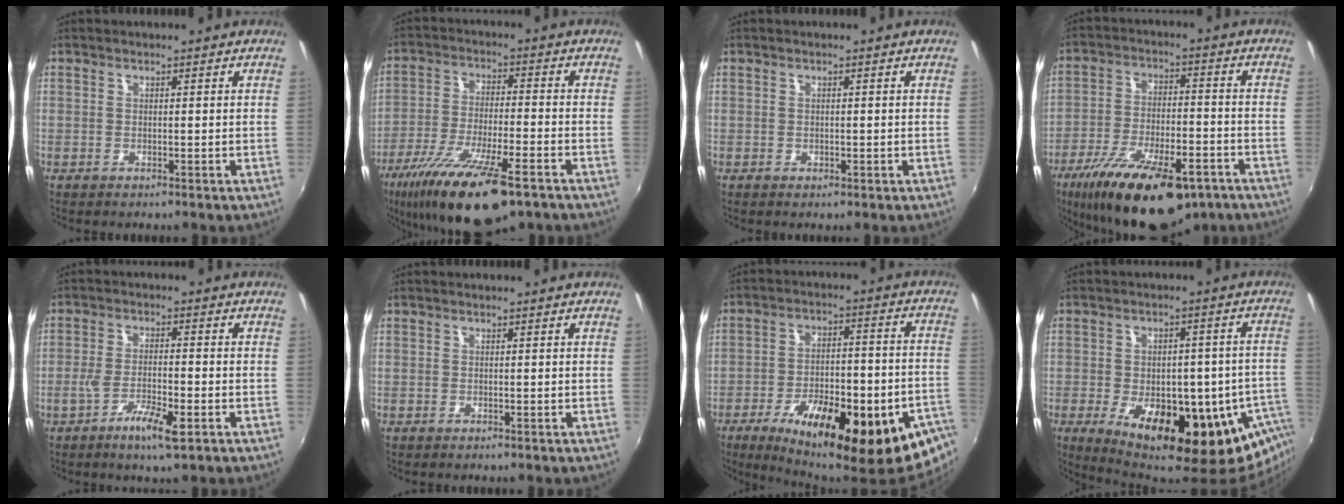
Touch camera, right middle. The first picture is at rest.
{"total": 18.9, "force": [-12.9, 4.8, 13.1], "torque": [-0.255, -0.048, -0.221]}
{"total": 0.8, "force": [-0.2, 0.7, 0.4], "torque": [-0.003, -0.003, -0.005]}
{"total": 21.6, "force": [-14.2, 8.2, 14.1], "torque": [-0.263, -0.040, -0.219]}
{"total": 6.4, "force": [-3.5, 1.0, 5.3], "torque": [-0.110, -0.011, -0.064]}
{"total": 0.0}
{"total": 29.9, "force": [-17.2, 10.1, 22.3], "torque": [-0.331, -0.021, -0.227]}
{"total": 25.4, "force": [-9.9, 11.8, 20.1], "torque": [-0.295, -0.042, -0.115]}